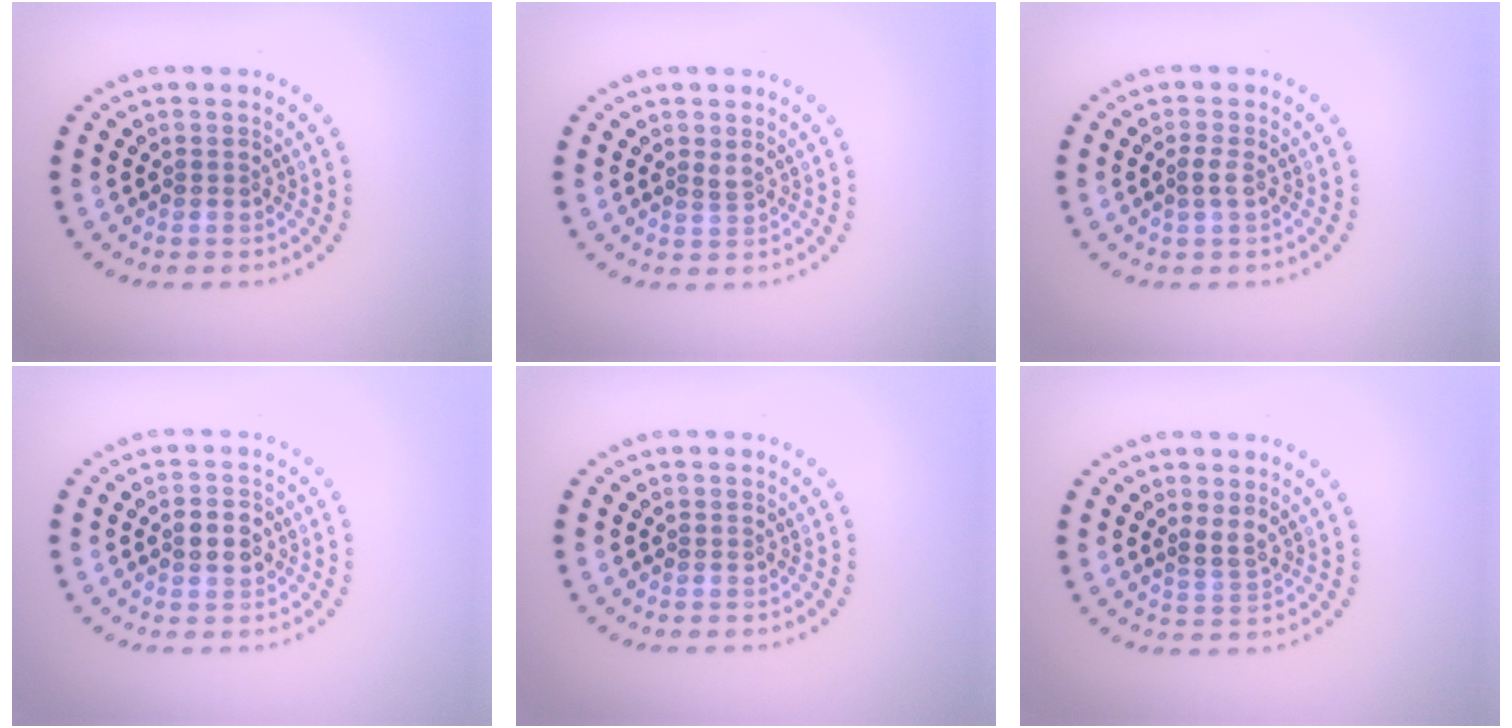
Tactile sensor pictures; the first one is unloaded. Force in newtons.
{"total": 0.9, "press": 0.6, "slide": 0.7}
{"total": 0.9, "press": 0.8, "slide": 0.4}
{"total": 2.2, "press": 2.2, "slide": 0.0}
{"total": 0.0}
{"total": 1.7, "press": 1.3, "slide": 1.1}